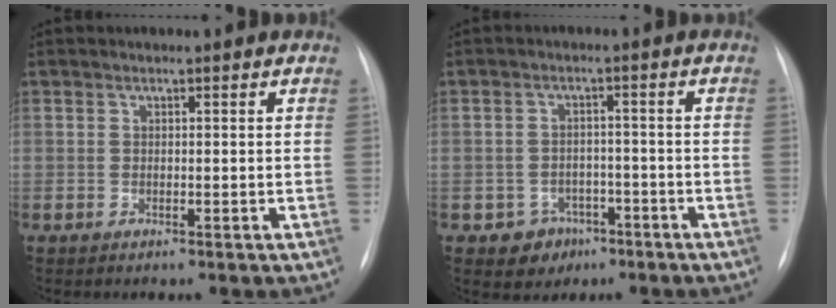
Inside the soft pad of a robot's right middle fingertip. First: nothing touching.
{"total": 4.6, "force": [-2.5, 3.8, 0.6], "torque": [-0.001, 0.017, -0.028]}